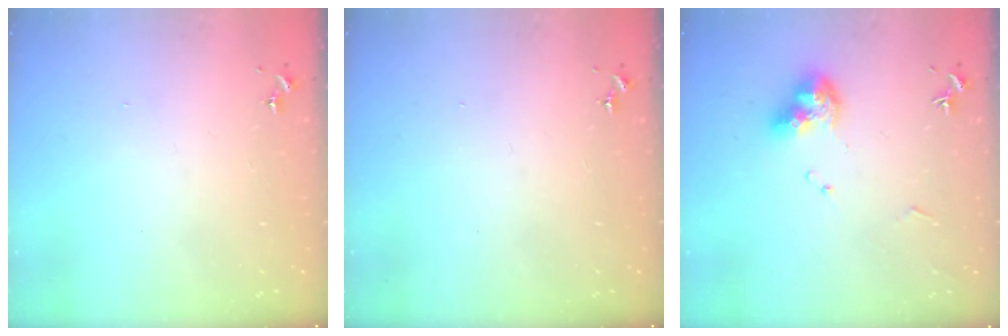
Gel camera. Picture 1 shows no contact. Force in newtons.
{"total": 0.0}
{"total": 10.4, "press": 10.4, "slide": 1.2}